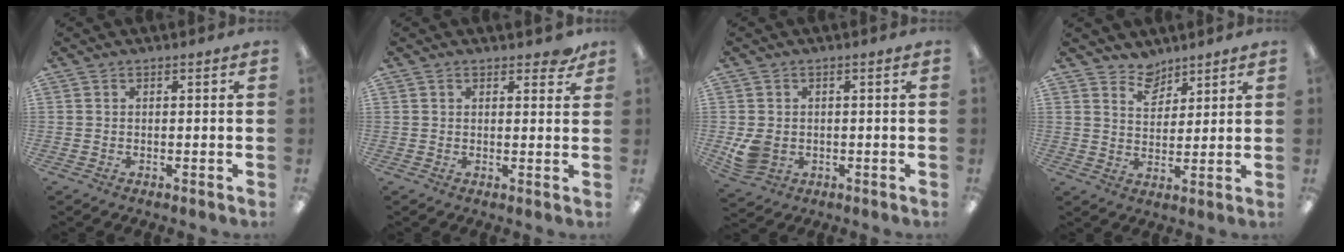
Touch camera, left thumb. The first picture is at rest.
{"total": 2.8, "force": [2.0, 1.3, 1.5], "torque": [-0.015, -0.003, 0.031]}
{"total": 5.3, "force": [-0.6, 4.3, 3.1], "torque": [-0.058, 0.003, -0.008]}
{"total": 6.1, "force": [5.2, 3.1, 0.6], "torque": [-0.008, -0.034, 0.095]}